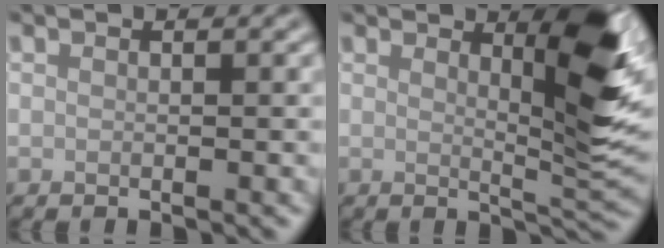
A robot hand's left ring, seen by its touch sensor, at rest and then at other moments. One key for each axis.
{"total": 6.1, "fx": 2.2, "fy": 1.1, "fz": 5.7, "tx": -0.077, "ty": -0.011, "tz": 0.035}